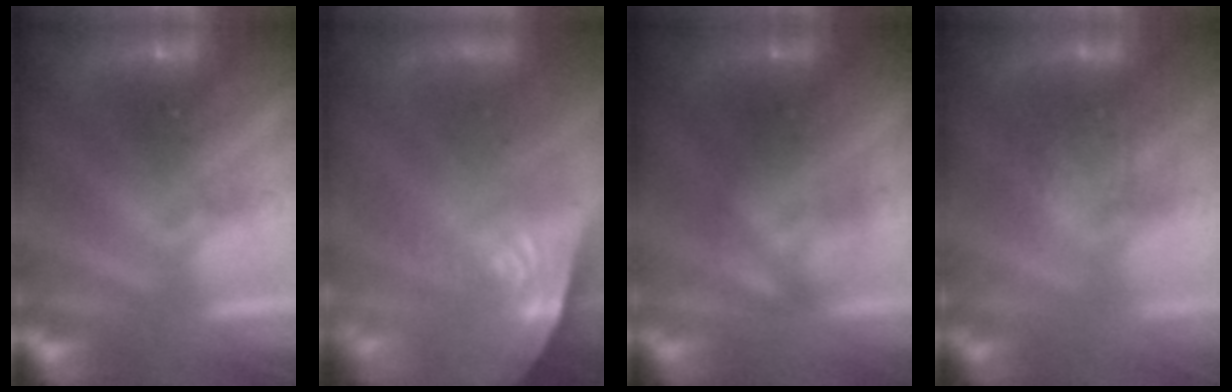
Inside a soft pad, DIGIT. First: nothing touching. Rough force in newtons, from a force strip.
{"total": 7.6}
{"total": 2.9}
{"total": 2.6}